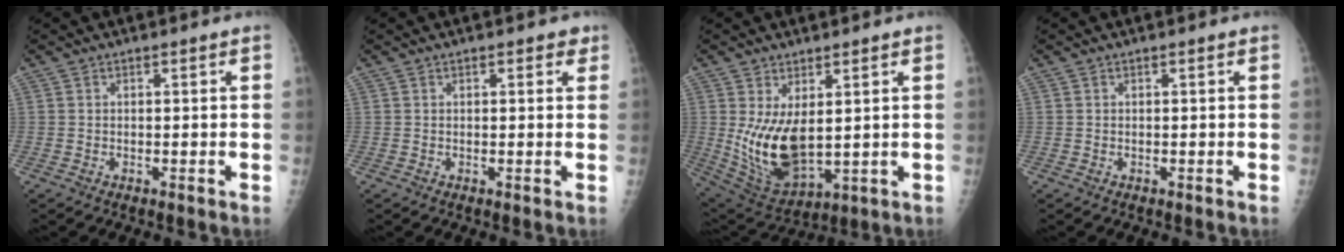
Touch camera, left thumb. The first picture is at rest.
{"total": 1.9, "force": [1.1, 1.0, 1.2], "torque": [0.000, -0.001, 0.009]}
{"total": 12.3, "force": [1.7, 6.5, 10.4], "torque": [-0.181, -0.026, 0.055]}
{"total": 0.0}